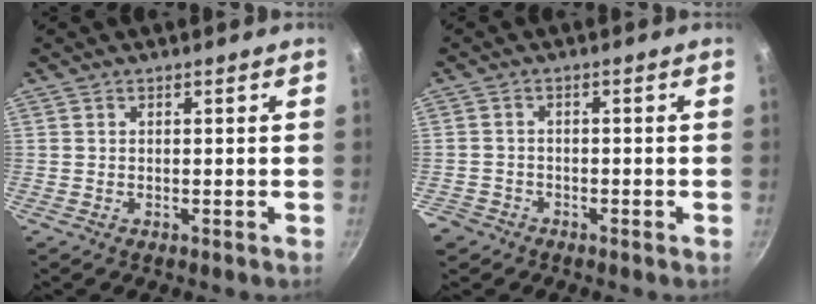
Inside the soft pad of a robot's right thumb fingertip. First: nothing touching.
{"total": 3.5, "force": [-2.3, 2.6, 0.9], "torque": [-0.018, 0.023, -0.040]}